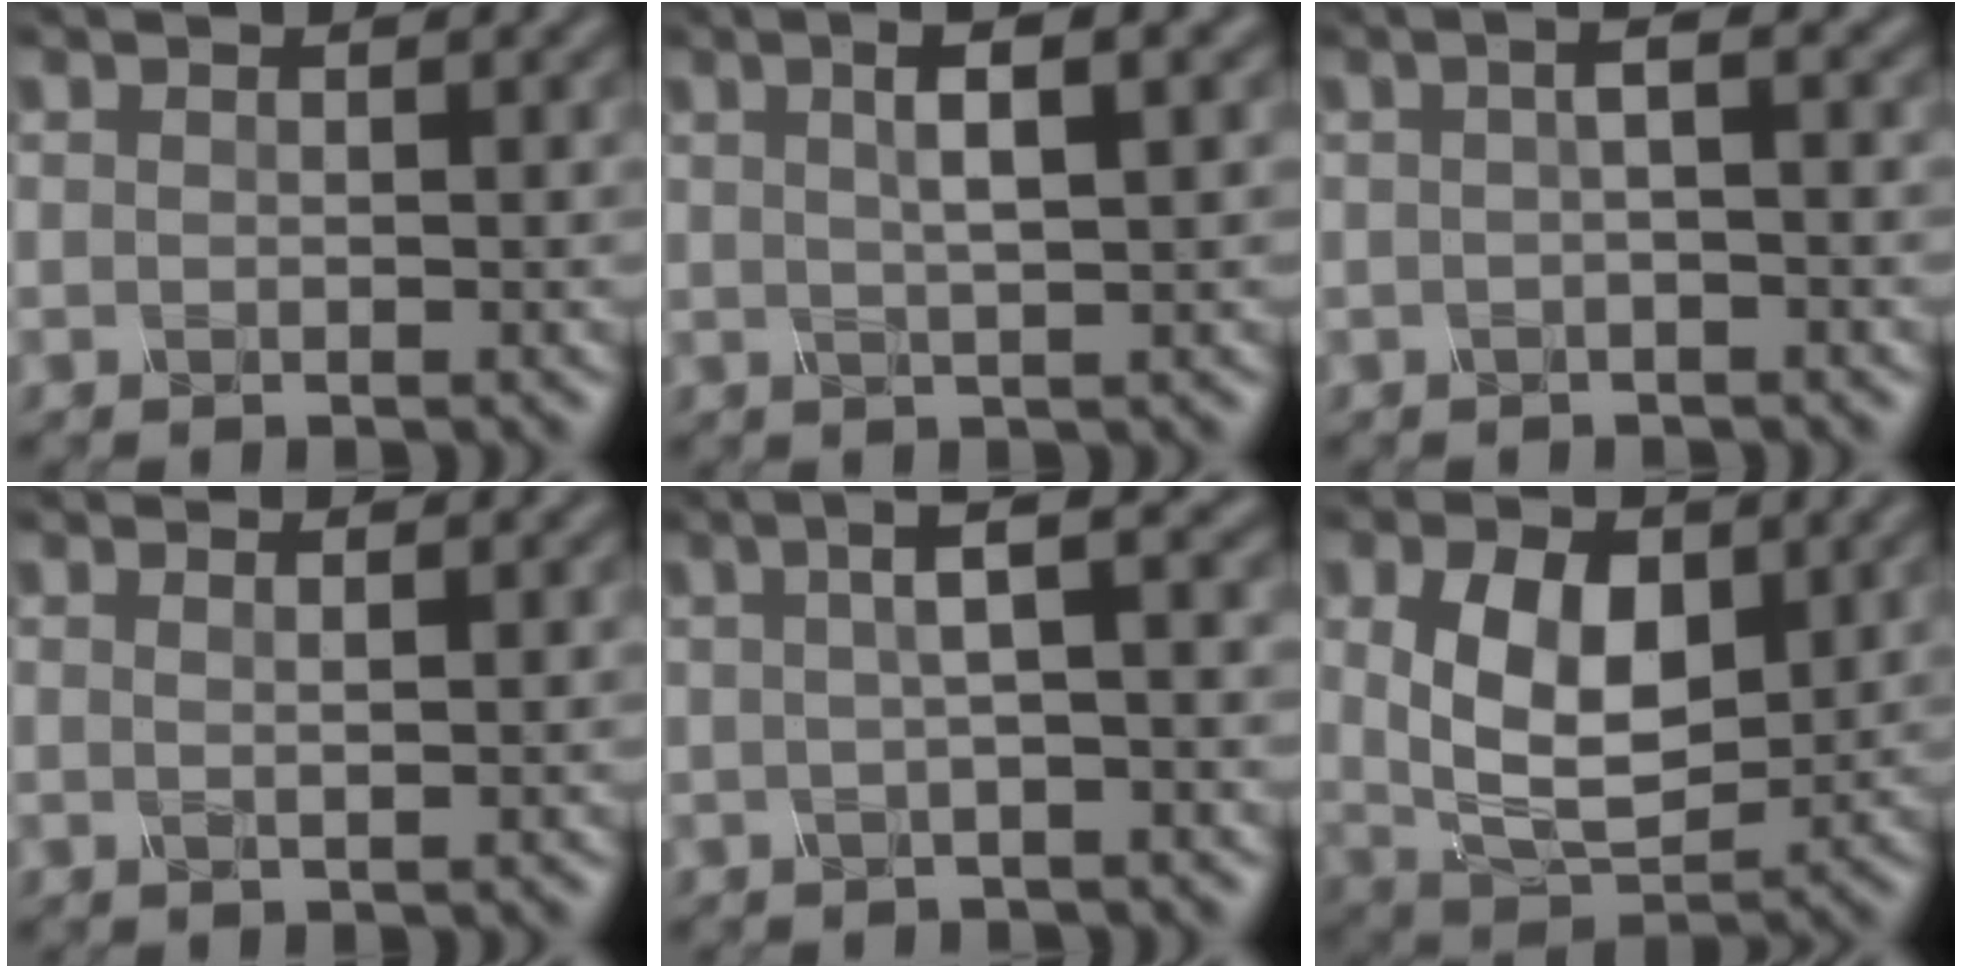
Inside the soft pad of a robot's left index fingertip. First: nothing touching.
{"total": 4.4, "force": [1.4, 0.9, 4.0], "torque": [-0.067, 0.010, 0.027]}
{"total": 2.5, "force": [0.2, 0.9, 2.3], "torque": [-0.025, 0.011, -0.006]}
{"total": 1.5, "force": [0.7, 0.6, 1.2], "torque": [-0.004, 0.003, -0.006]}
{"total": 3.4, "force": [0.4, 0.6, 3.3], "torque": [-0.059, 0.013, 0.011]}
{"total": 6.5, "force": [1.1, 3.9, 5.2], "torque": [-0.106, -0.006, 0.031]}